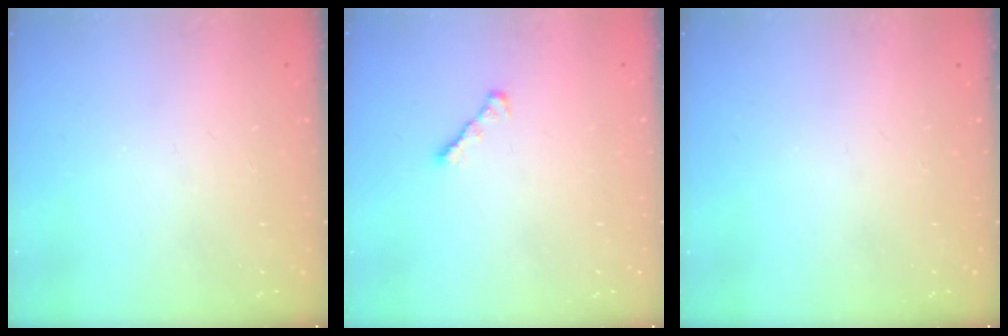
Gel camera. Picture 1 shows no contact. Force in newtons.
{"total": 2.5, "press": 2.4, "slide": 0.6}
{"total": 0.0}